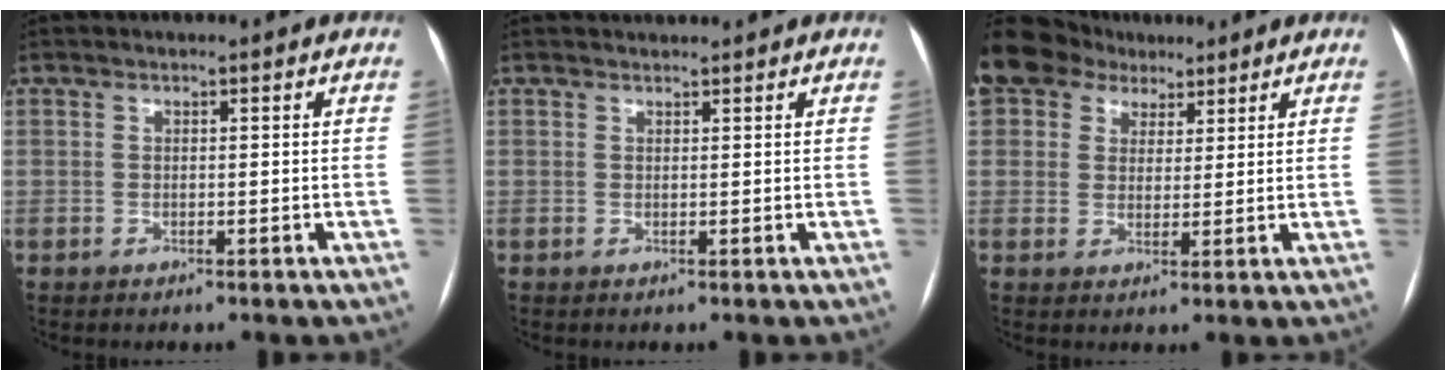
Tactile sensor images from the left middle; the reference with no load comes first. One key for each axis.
{"total": 1.9, "fx": 1.9, "fy": 0.1, "fz": 0.2, "tx": -0.006, "ty": 0.021, "tz": 0.032}
{"total": 16.1, "fx": 9.9, "fy": 11.2, "fz": 5.9, "tx": -0.173, "ty": 0.071, "tz": 0.183}